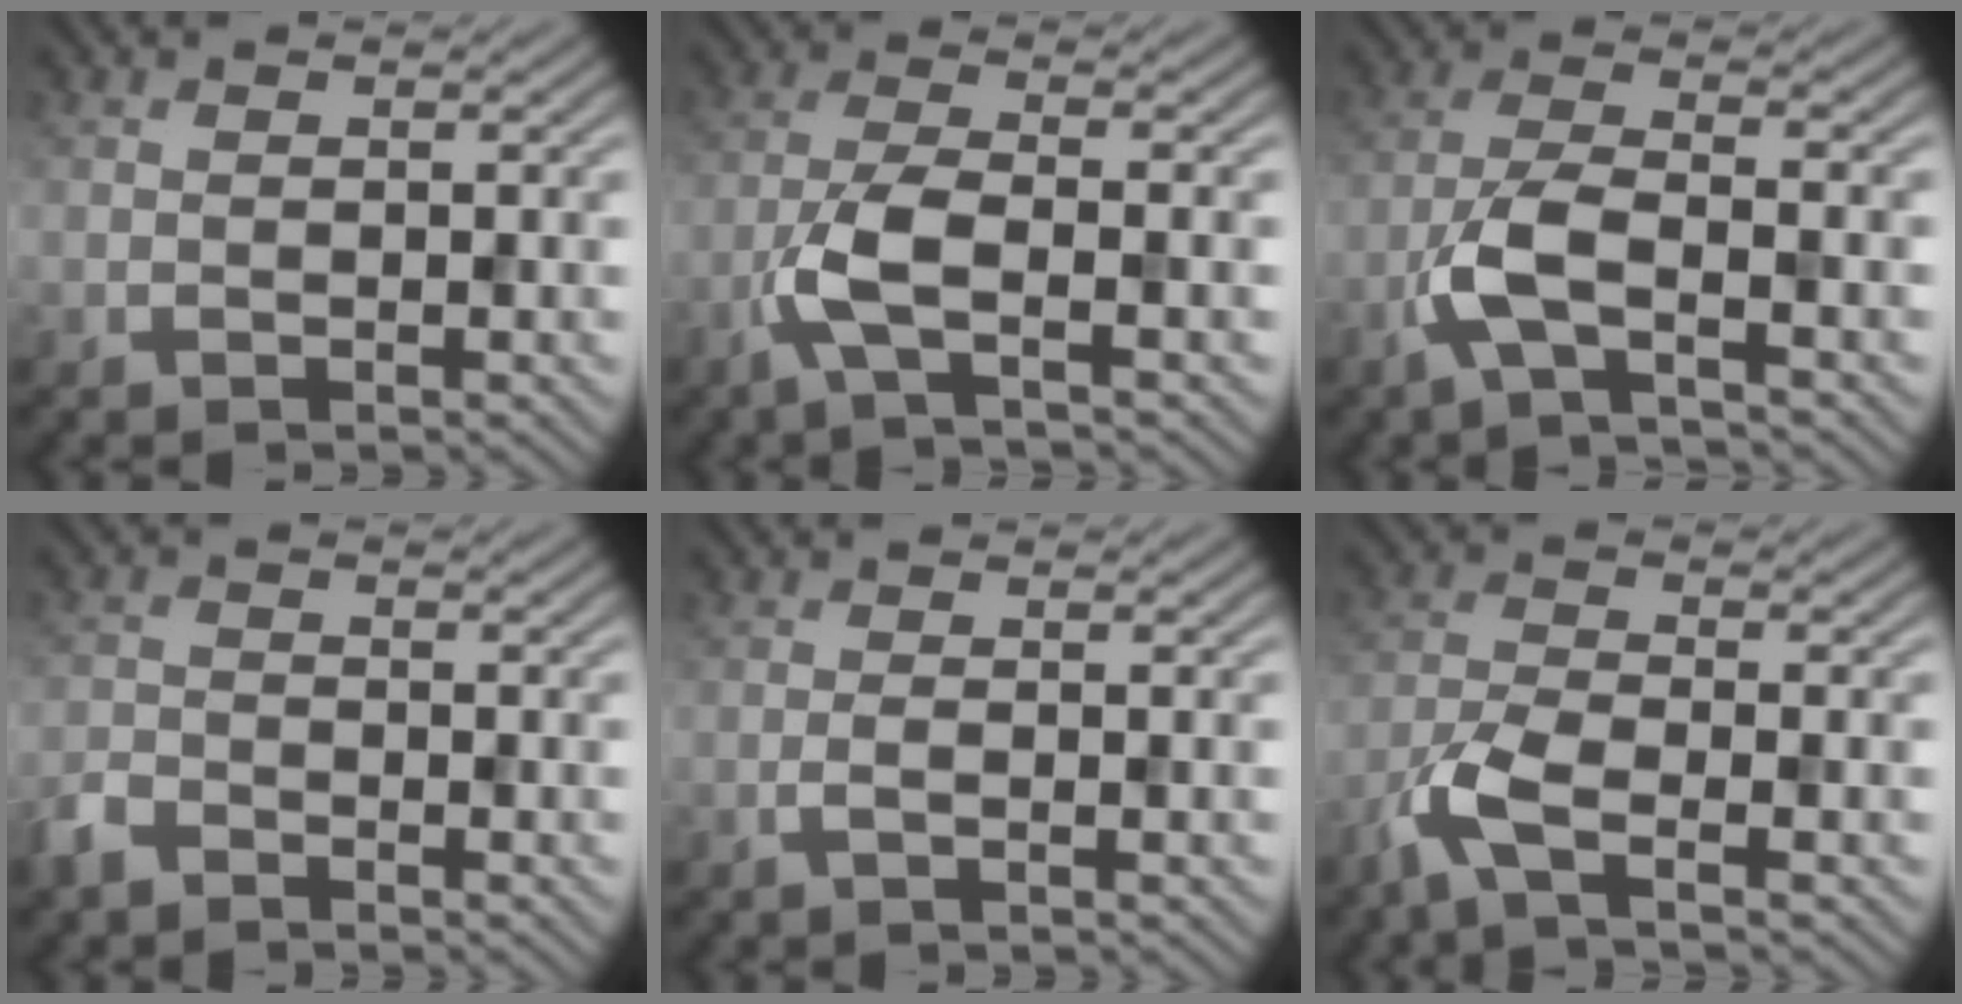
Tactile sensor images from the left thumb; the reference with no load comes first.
{"total": 5.2, "force": [-2.2, 1.2, 4.5], "torque": [-0.100, 0.003, -0.057]}
{"total": 5.5, "force": [-2.7, 1.4, 4.6], "torque": [-0.101, 0.003, -0.068]}
{"total": 2.9, "force": [-2.4, 1.3, 1.0], "torque": [-0.023, -0.006, -0.060]}
{"total": 1.1, "force": [-0.5, 0.2, 1.0], "torque": [-0.020, 0.003, -0.013]}
{"total": 5.4, "force": [-3.2, 1.4, 4.1], "torque": [-0.097, -0.008, -0.080]}